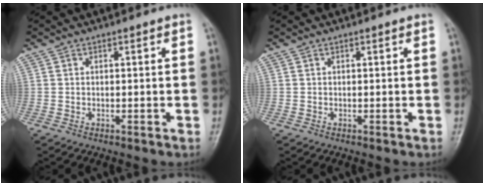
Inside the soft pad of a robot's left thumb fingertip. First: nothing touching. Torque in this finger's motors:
{"motor_torque": [0.00, 0.00, 0.01, -0.02, 0.00]}